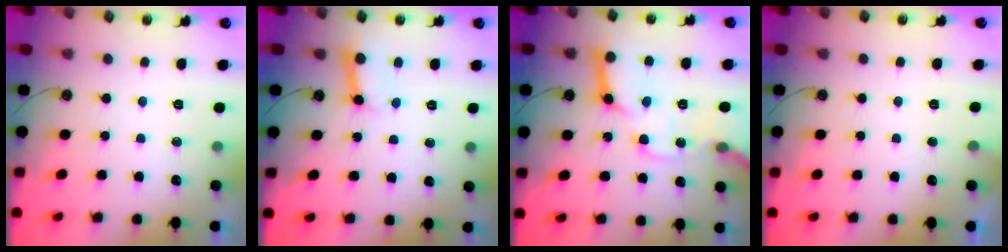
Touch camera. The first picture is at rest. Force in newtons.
{"total": 7.6, "press": 7.6, "slide": 0.9}
{"total": 18.9, "press": 18.7, "slide": 2.5}
{"total": 2.9, "press": 2.9, "slide": 0.2}